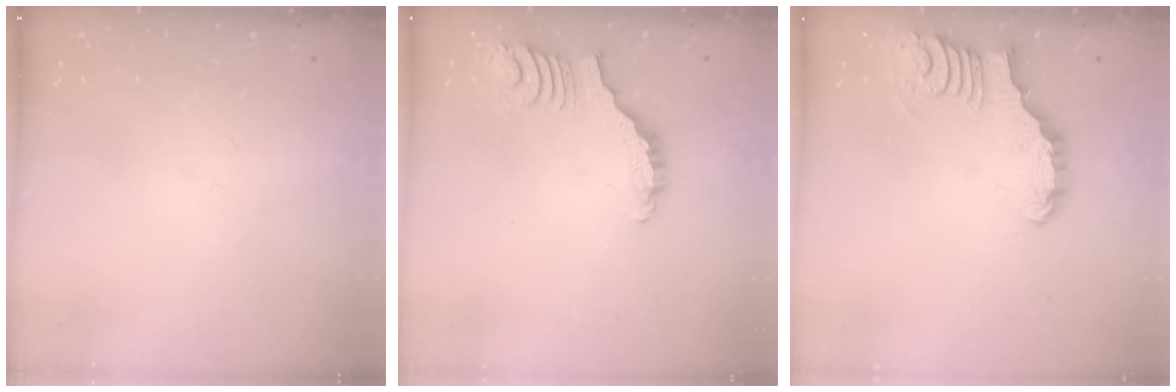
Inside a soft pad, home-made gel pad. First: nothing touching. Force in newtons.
{"total": 3.7, "press": 3.7, "slide": 0.6}
{"total": 3.0, "press": 2.9, "slide": 0.3}